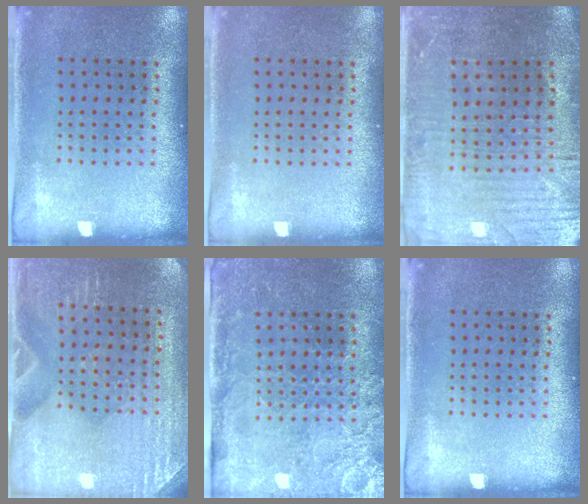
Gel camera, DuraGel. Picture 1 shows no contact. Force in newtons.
{"total": 0.0}
{"total": 1.6, "press": 1.5, "slide": 0.5}
{"total": 3.0, "press": 2.9, "slide": 0.3}
{"total": 3.3, "press": 3.2, "slide": 0.8}
{"total": 0.0}